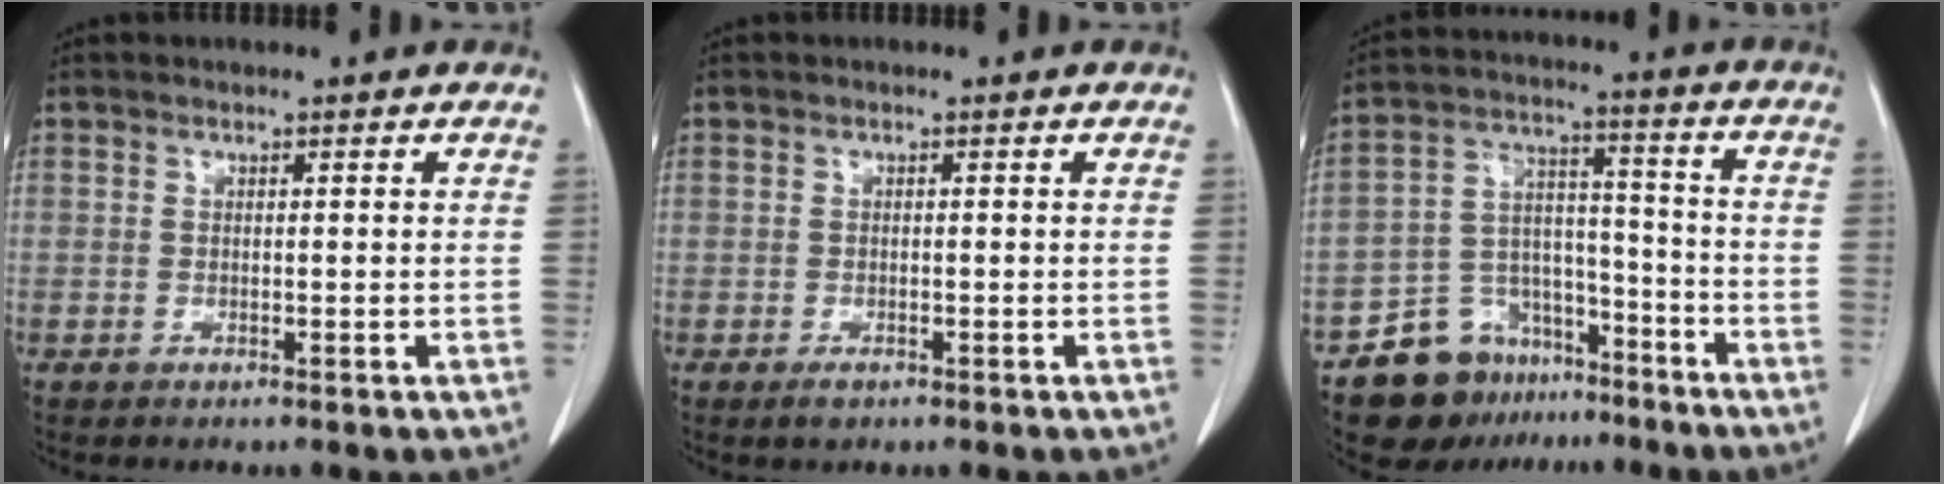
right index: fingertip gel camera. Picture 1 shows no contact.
{"total": 1.3, "force": [-0.8, 0.7, 0.7], "torque": [-0.013, 0.000, -0.010]}
{"total": 12.3, "force": [-8.8, 7.7, 3.7], "torque": [-0.060, 0.049, -0.141]}